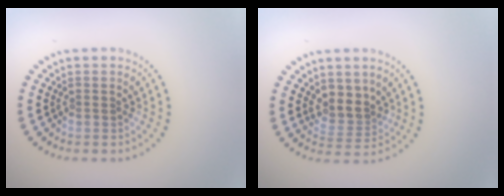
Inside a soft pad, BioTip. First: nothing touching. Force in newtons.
{"total": 2.8, "press": 2.3, "slide": 1.6}